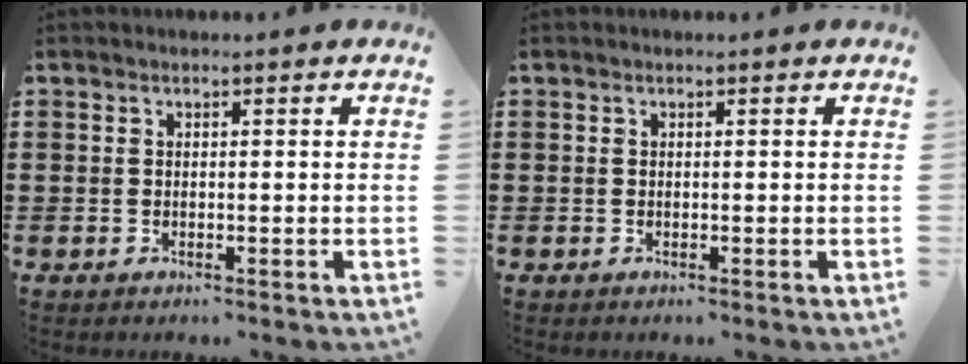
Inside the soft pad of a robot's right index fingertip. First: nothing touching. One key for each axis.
{"total": 0.0}